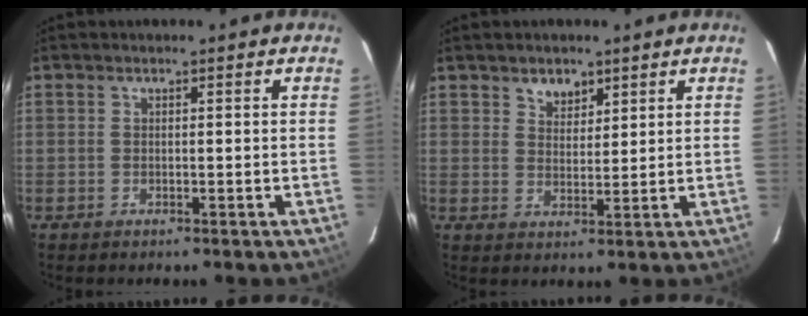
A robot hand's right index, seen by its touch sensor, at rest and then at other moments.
{"total": 3.7, "force": [2.6, 2.3, 1.4], "torque": [-0.016, 0.001, 0.044]}